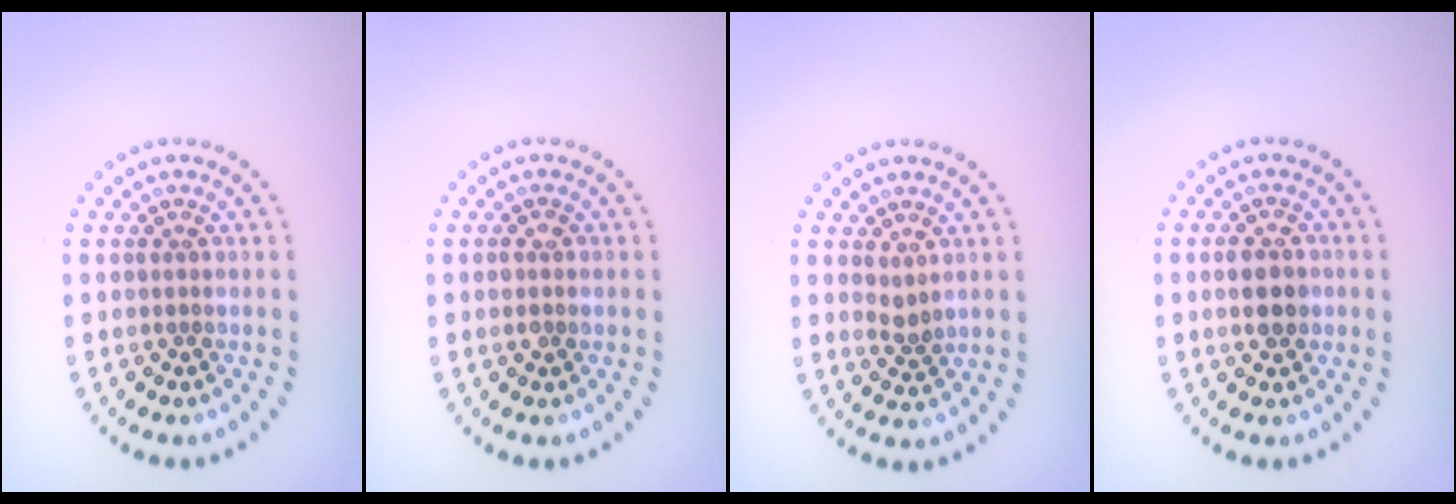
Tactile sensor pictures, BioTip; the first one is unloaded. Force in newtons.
{"total": 1.1, "press": 1.0, "slide": 0.2}
{"total": 1.3, "press": 1.0, "slide": 0.7}
{"total": 2.5, "press": 2.4, "slide": 0.3}